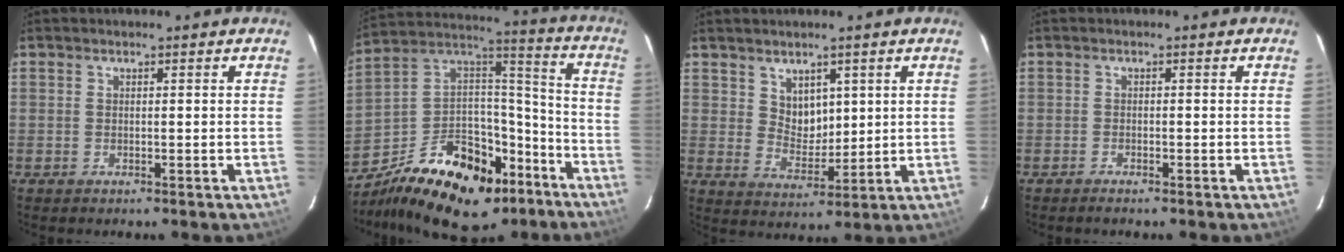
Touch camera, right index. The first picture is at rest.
{"total": 25.7, "force": [-15.9, 14.4, 14.2], "torque": [-0.275, 0.057, -0.226]}
{"total": 5.3, "force": [2.7, 3.9, 2.4], "torque": [-0.033, 0.000, 0.058]}
{"total": 1.1, "force": [-1.0, 0.2, 0.4], "torque": [-0.013, -0.001, -0.020]}